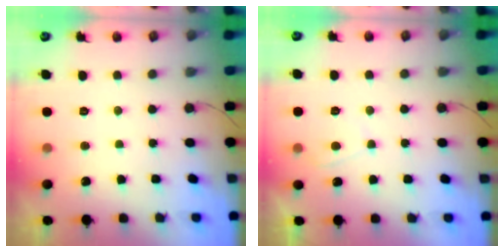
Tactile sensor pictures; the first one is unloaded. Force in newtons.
{"total": 3.0, "press": 3.0, "slide": 0.4}